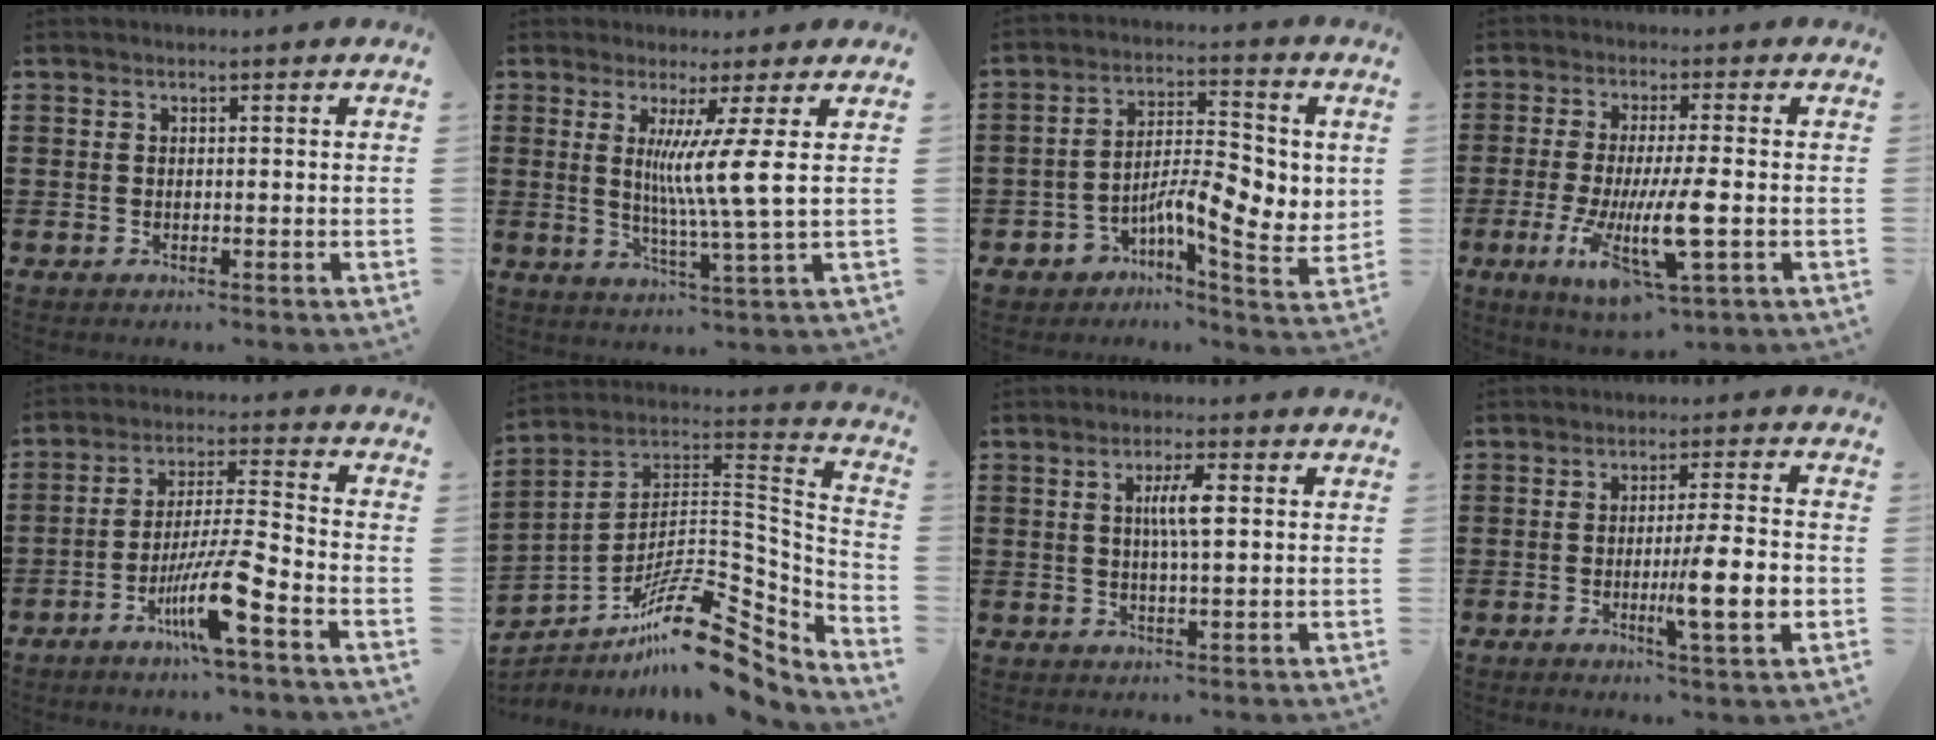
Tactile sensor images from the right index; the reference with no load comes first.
{"total": 8.2, "force": [1.7, -1.7, 7.9], "torque": [-0.150, -0.012, 0.020]}
{"total": 8.2, "force": [-1.9, 3.8, 7.0], "torque": [-0.107, -0.004, -0.037]}
{"total": 11.4, "force": [-3.0, 2.5, 10.8], "torque": [-0.215, -0.021, -0.051]}
{"total": 10.4, "force": [-5.4, 0.9, 8.8], "torque": [-0.176, -0.004, -0.102]}
{"total": 14.7, "force": [-10.2, 4.4, 9.6], "torque": [-0.150, 0.019, -0.183]}
{"total": 4.4, "force": [0.7, 0.7, 4.2], "torque": [-0.083, 0.004, 0.008]}
{"total": 9.1, "force": [-2.1, 0.7, 8.8], "torque": [-0.134, -0.011, -0.037]}